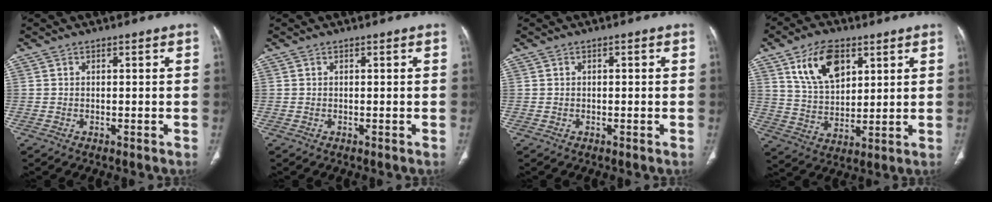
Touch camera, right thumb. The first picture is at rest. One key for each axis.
{"total": 0.0}
{"total": 0.8, "fx": 0.1, "fy": 0.3, "fz": 0.7, "tx": -0.013, "ty": 0.002, "tz": 0.002}
{"total": 12.5, "fx": 6.0, "fy": 7.3, "fz": 8.2, "tx": -0.121, "ty": -0.024, "tz": 0.119}